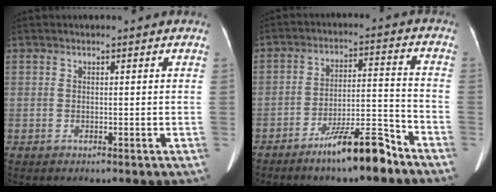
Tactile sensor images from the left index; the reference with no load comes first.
{"total": 9.5, "force": [-7.4, 0.9, 5.9], "torque": [-0.099, 0.003, -0.126]}